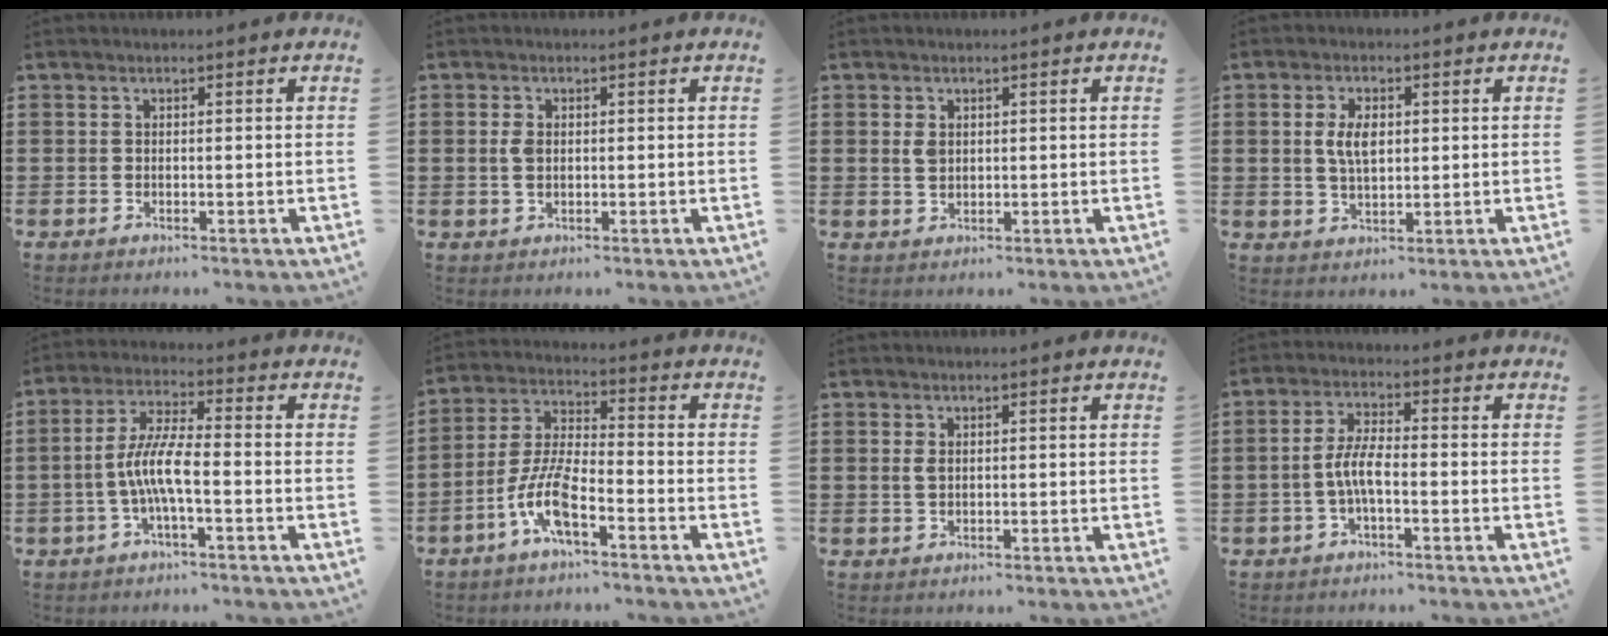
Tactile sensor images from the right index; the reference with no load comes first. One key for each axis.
{"total": 2.2, "fx": 0.2, "fy": 1.2, "fz": 1.8, "tx": -0.046, "ty": 0.002, "tz": -0.001}
{"total": 2.0, "fx": 0.6, "fy": 1.3, "fz": 1.5, "tx": -0.033, "ty": 0.005, "tz": 0.010}
{"total": 4.7, "fx": 0.7, "fy": 2.3, "fz": 4.0, "tx": -0.082, "ty": 0.009, "tz": 0.011}
{"total": 7.1, "fx": -2.0, "fy": 1.2, "fz": 6.7, "tx": -0.150, "ty": -0.009, "tz": -0.048}
{"total": 8.4, "fx": -4.7, "fy": 2.0, "fz": 6.6, "tx": -0.157, "ty": -0.010, "tz": -0.093}
{"total": 1.2, "fx": 0.3, "fy": 0.6, "fz": 1.0, "tx": -0.023, "ty": 0.004, "tz": 0.005}
{"total": 4.9, "fx": -1.5, "fy": 1.1, "fz": 4.5, "tx": -0.107, "ty": -0.004, "tz": -0.037}